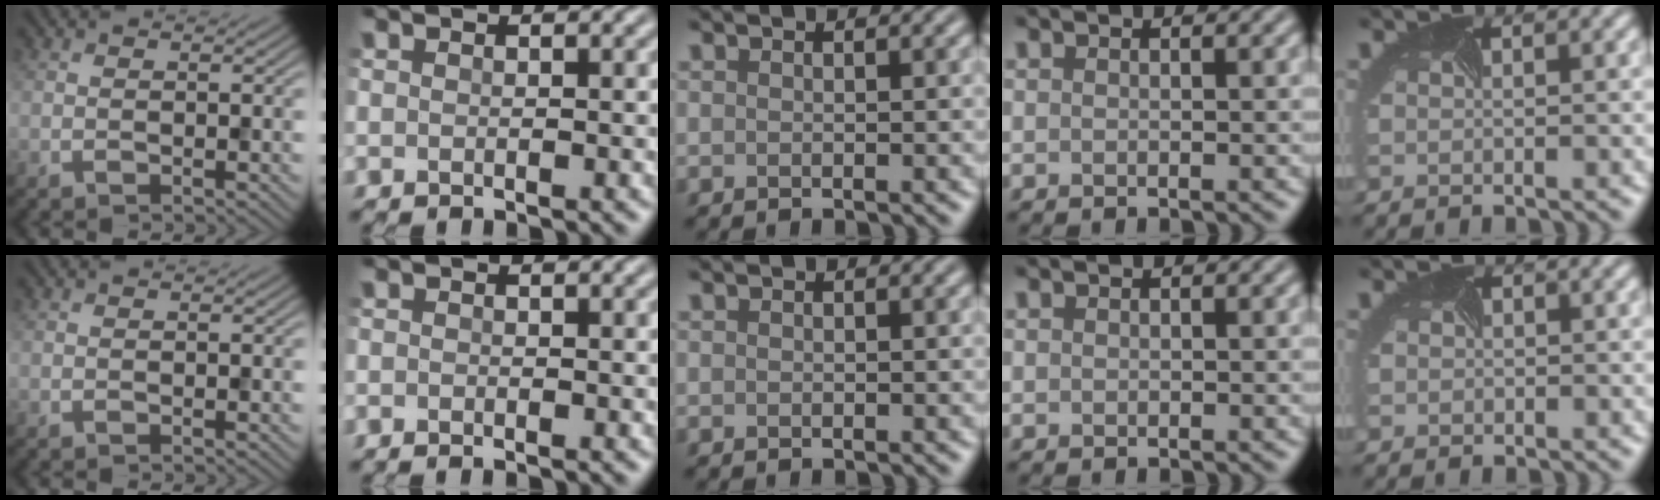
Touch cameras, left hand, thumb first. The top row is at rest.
{"index": {"total": 0.6, "force": [-0.6, -0.2, 0.0], "torque": [-0.001, -0.004, -0.007]}, "little": {"total": 0.8, "force": [-0.2, 0.8, 0.1], "torque": [0.001, -0.003, -0.001]}}